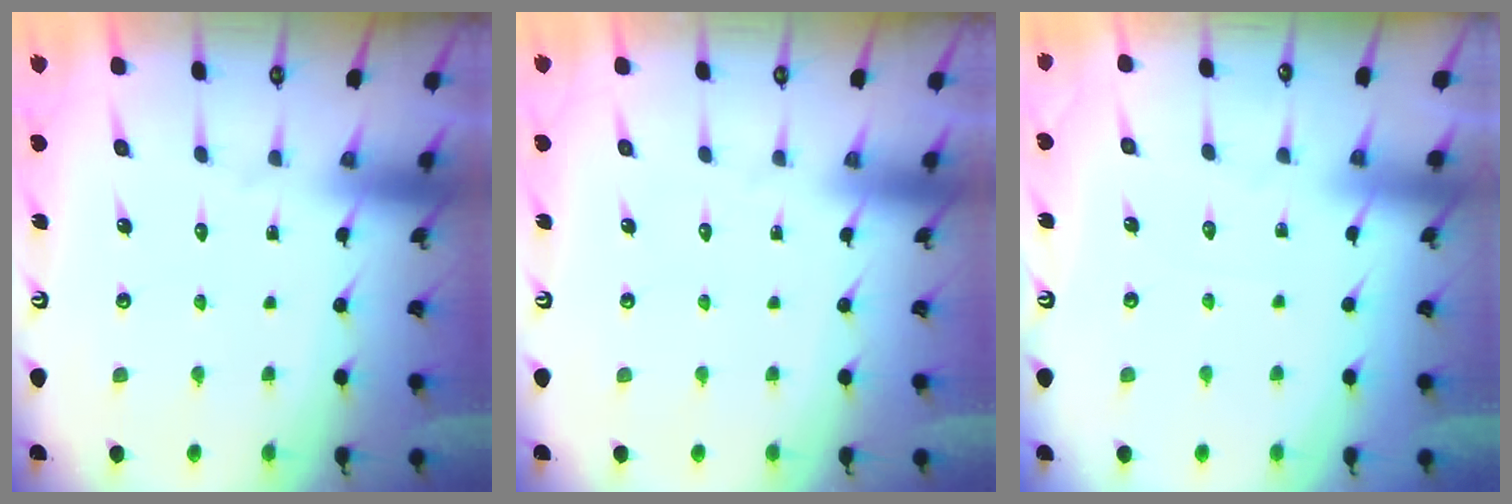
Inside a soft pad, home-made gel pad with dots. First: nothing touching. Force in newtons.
{"total": 0.0}
{"total": 2.3, "press": 2.2, "slide": 0.4}